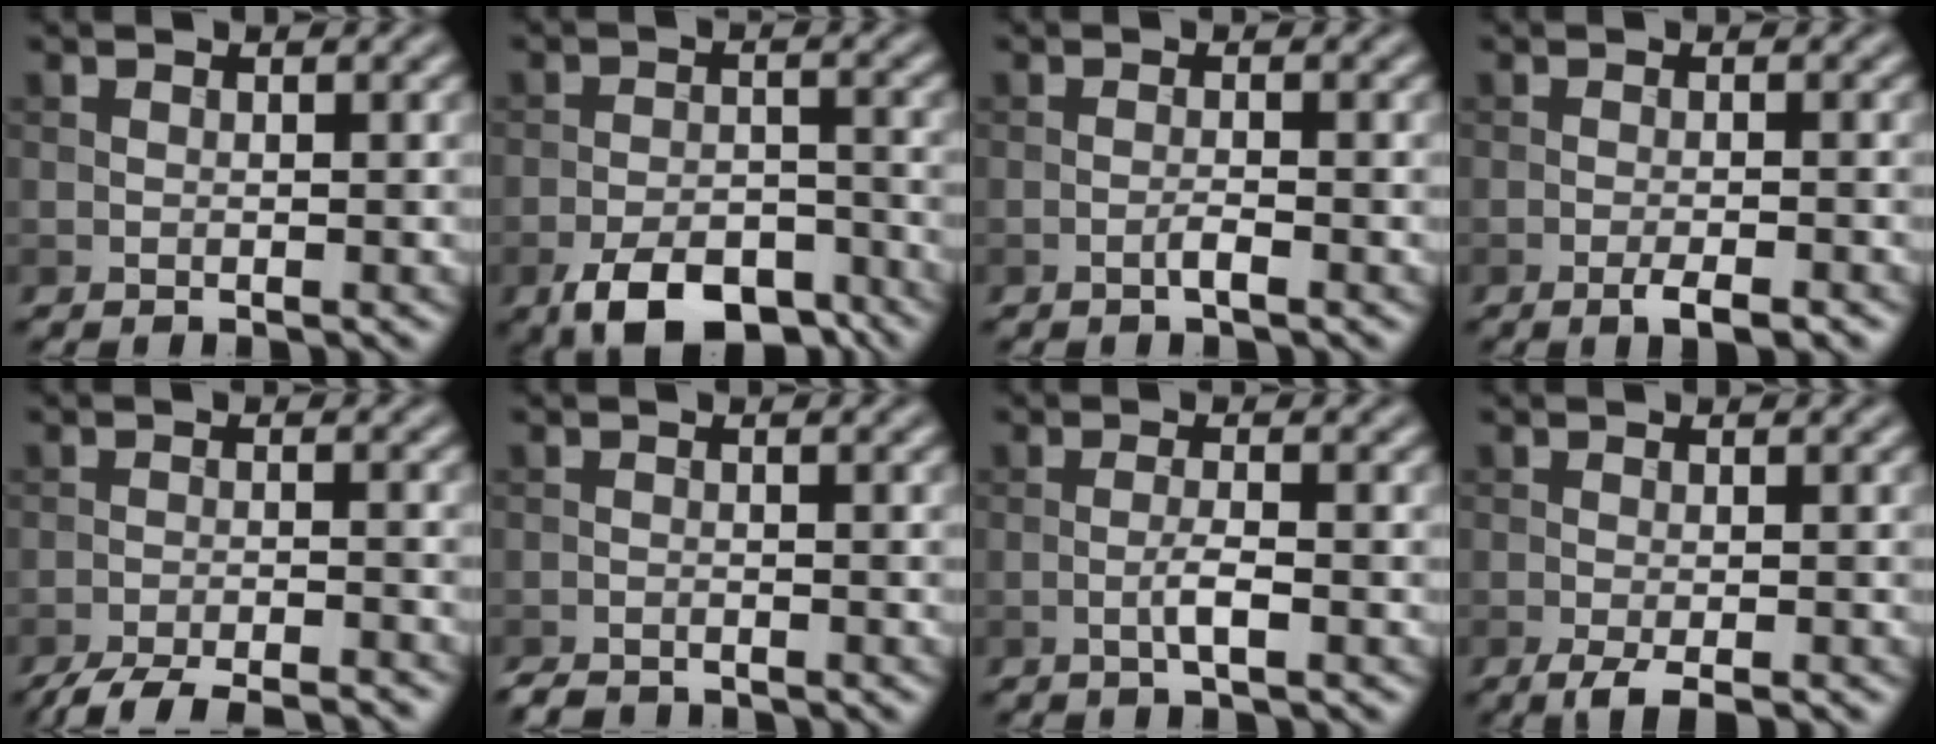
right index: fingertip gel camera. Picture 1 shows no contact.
{"total": 7.8, "force": [-5.4, 3.5, 4.6], "torque": [-0.071, -0.011, -0.092]}
{"total": 1.1, "force": [-0.6, 0.1, 0.9], "torque": [-0.017, 0.003, -0.014]}
{"total": 2.3, "force": [-1.4, 0.4, 1.8], "torque": [-0.029, 0.000, -0.026]}
{"total": 7.3, "force": [-6.6, 1.3, 2.9], "torque": [-0.047, -0.015, -0.100]}
{"total": 1.6, "force": [-1.5, 0.4, 0.4], "torque": [-0.003, -0.004, -0.029]}
{"total": 1.9, "force": [-0.7, 0.2, 1.7], "torque": [-0.035, 0.003, -0.016]}
{"total": 2.6, "force": [-1.5, 0.5, 2.1], "torque": [-0.038, -0.002, -0.032]}